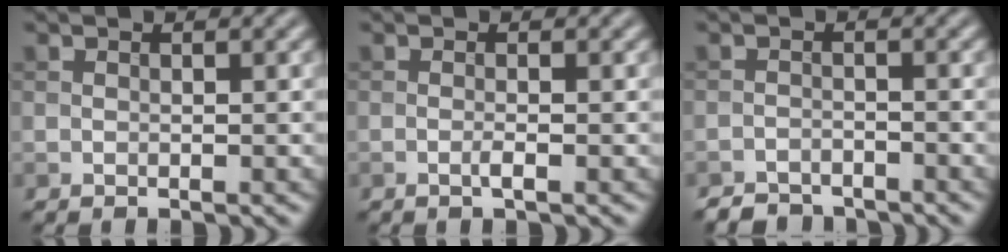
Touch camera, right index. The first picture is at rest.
{"total": 0.9, "force": [-0.4, 0.1, 0.8], "torque": [-0.016, 0.001, -0.010]}
{"total": 2.7, "force": [-2.6, 0.8, 0.2], "torque": [0.002, 0.003, -0.047]}